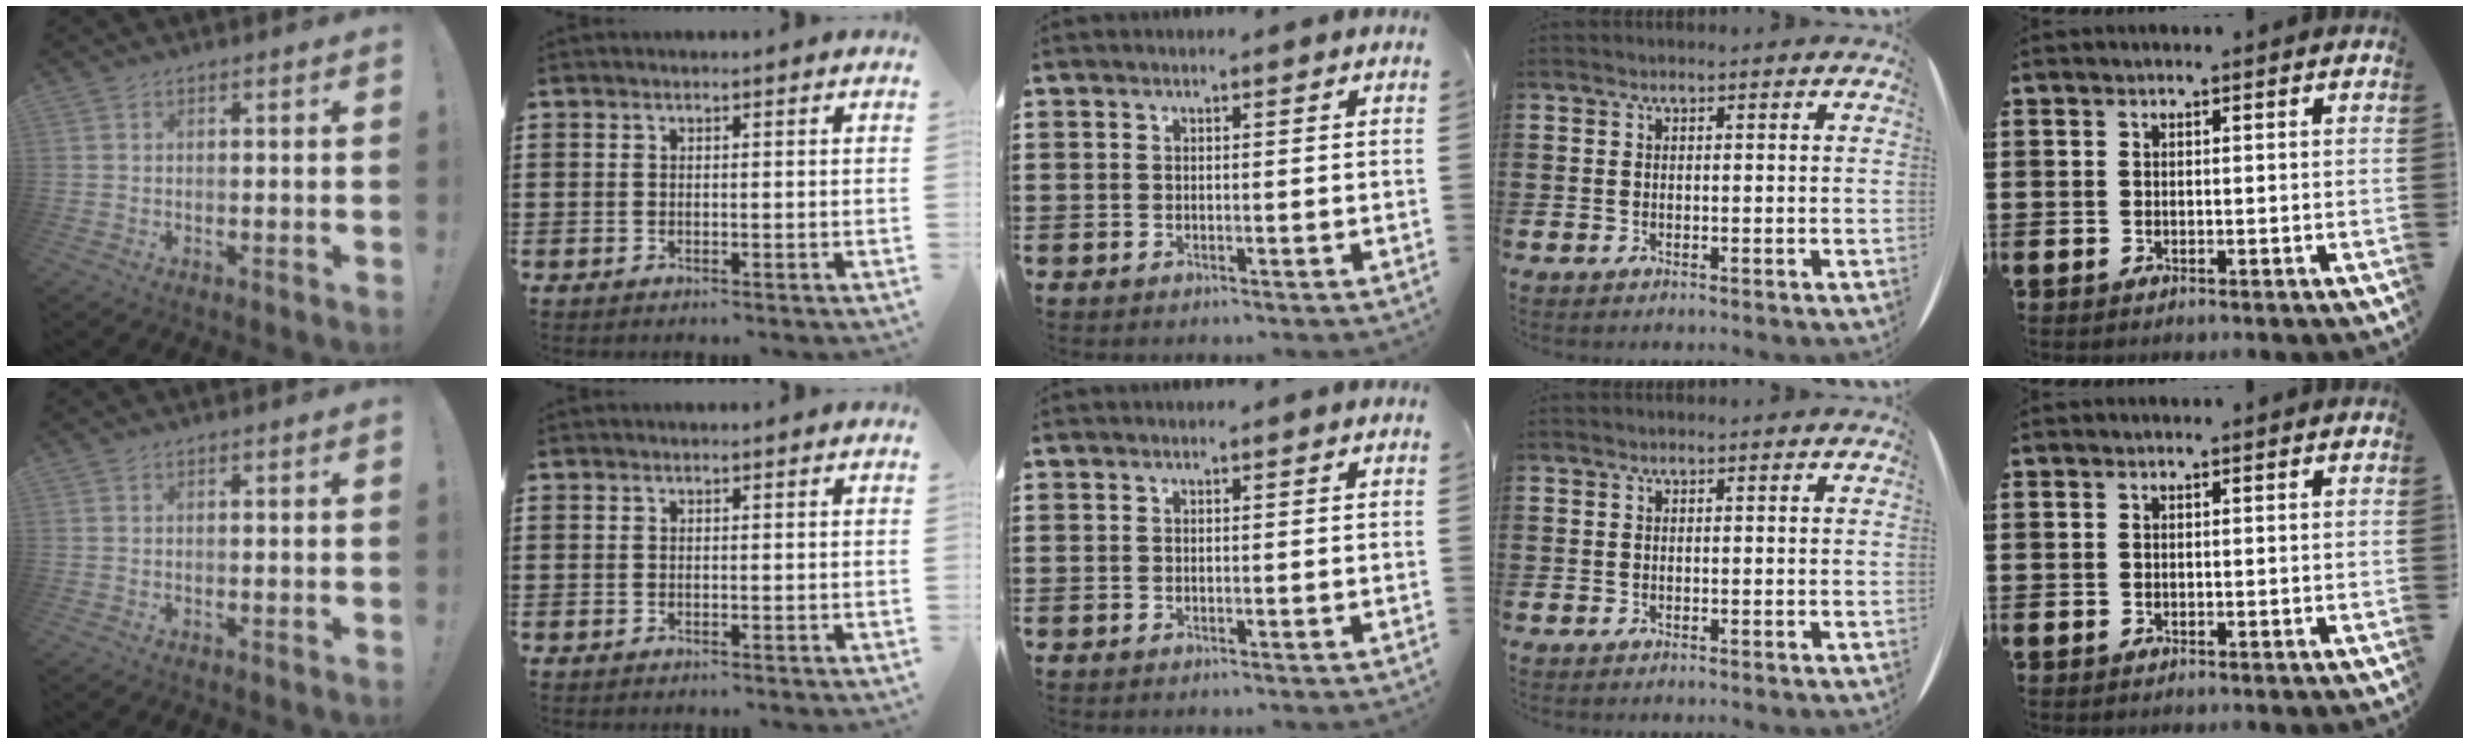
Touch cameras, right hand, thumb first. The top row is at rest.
{}